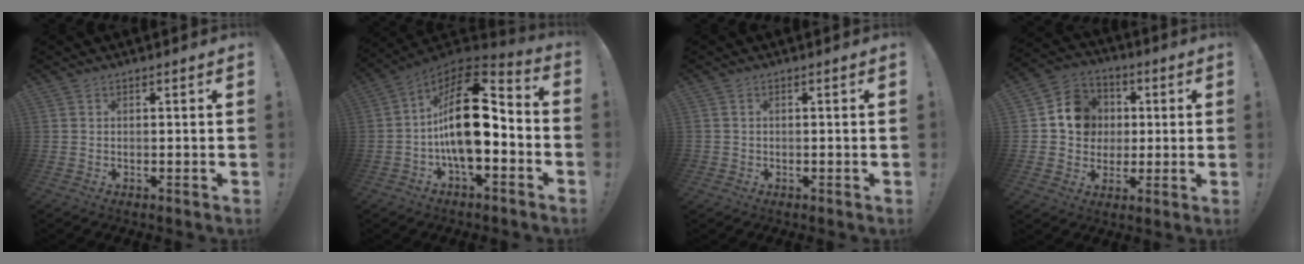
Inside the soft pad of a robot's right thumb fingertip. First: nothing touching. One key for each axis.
{"total": 20.3, "fx": -0.2, "fy": 10.2, "fz": 17.5, "tx": -0.288, "ty": 0.009, "tz": 0.000}
{"total": 1.1, "fx": -0.2, "fy": 1.1, "fz": 0.2, "tx": -0.007, "ty": 0.004, "tz": -0.003}
{"total": 12.5, "fx": 1.6, "fy": 11.4, "fz": 4.7, "tx": -0.050, "ty": 0.008, "tz": 0.040}